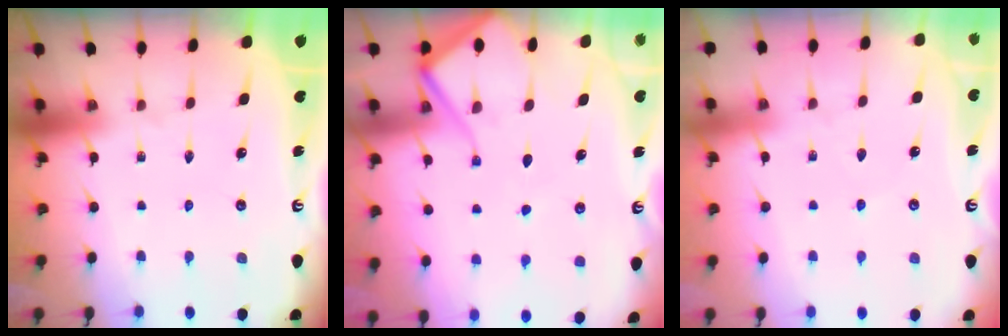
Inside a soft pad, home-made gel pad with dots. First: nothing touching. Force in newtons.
{"total": 9.6, "press": 9.6, "slide": 0.9}
{"total": 2.5, "press": 2.4, "slide": 0.5}